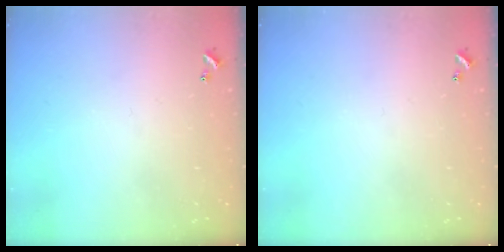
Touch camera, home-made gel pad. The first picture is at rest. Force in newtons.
{"total": 0.0}